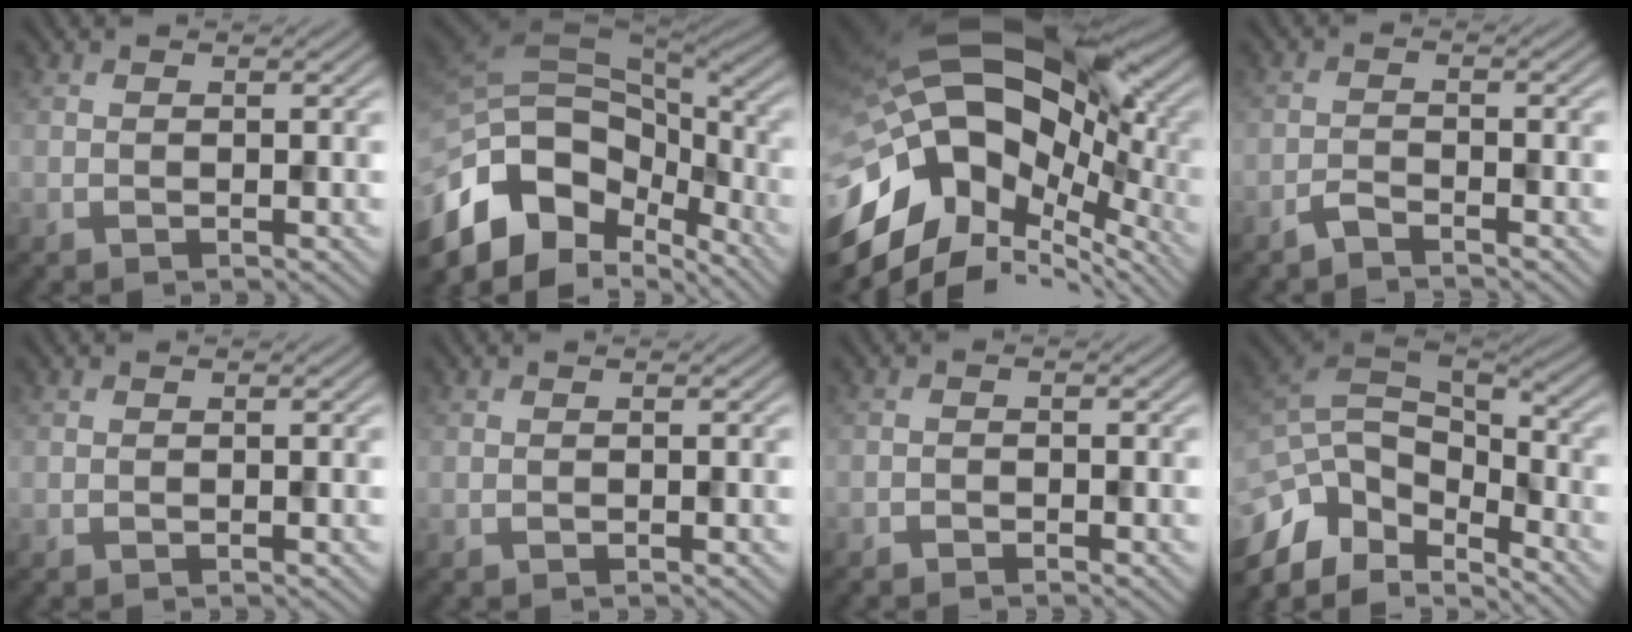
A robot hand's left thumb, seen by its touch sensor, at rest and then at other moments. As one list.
[{"total": 16.6, "force": [-6.8, 10.3, 11.2], "torque": [-0.264, -0.026, -0.093]}, {"total": 20.1, "force": [-5.4, 12.8, 14.6], "torque": [-0.291, -0.004, -0.086]}, {"total": 1.7, "force": [-1.6, 0.1, 0.7], "torque": [-0.013, 0.004, -0.039]}, {"total": 0.0}, {"total": 0.0}, {"total": 0.9, "force": [-0.8, 0.1, 0.1], "torque": [0.000, -0.001, -0.018]}, {"total": 12.8, "force": [-7.1, 6.3, 8.6], "torque": [-0.221, -0.003, -0.134]}]